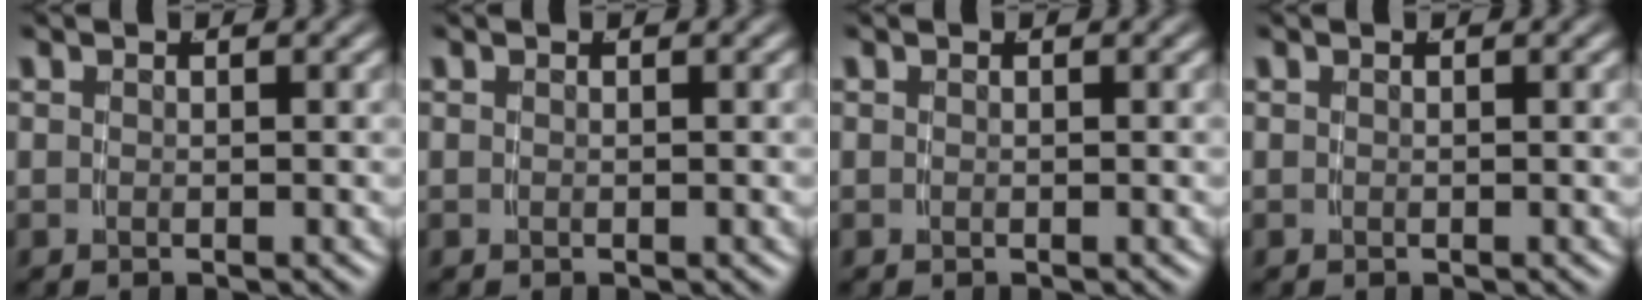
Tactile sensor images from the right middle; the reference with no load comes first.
{"total": 0.0}
{"total": 0.0}
{"total": 0.0}